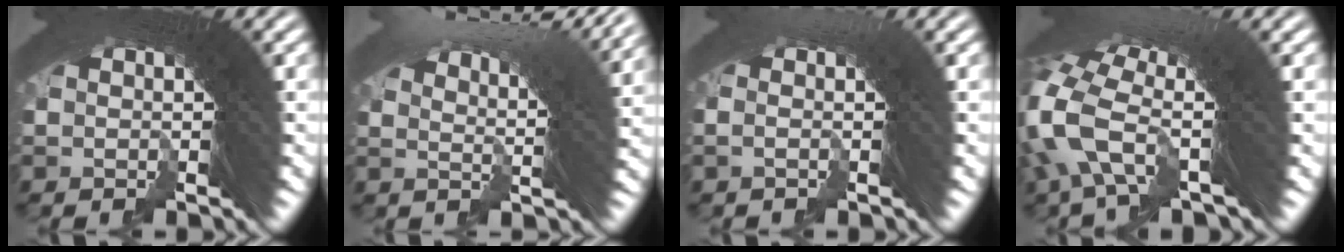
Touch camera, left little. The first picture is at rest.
{"total": 7.2, "force": [5.3, 0.5, 4.8], "torque": [-0.053, 0.026, 0.074]}
{"total": 1.2, "force": [-0.2, -0.5, 1.1], "torque": [-0.002, 0.022, -0.016]}
{"total": 4.5, "force": [-0.3, 2.0, 4.0], "torque": [-0.103, -0.009, -0.004]}